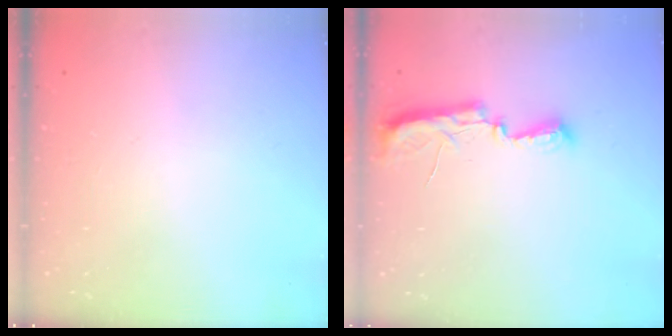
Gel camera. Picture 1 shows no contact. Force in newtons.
{"total": 7.6, "press": 7.6, "slide": 0.7}